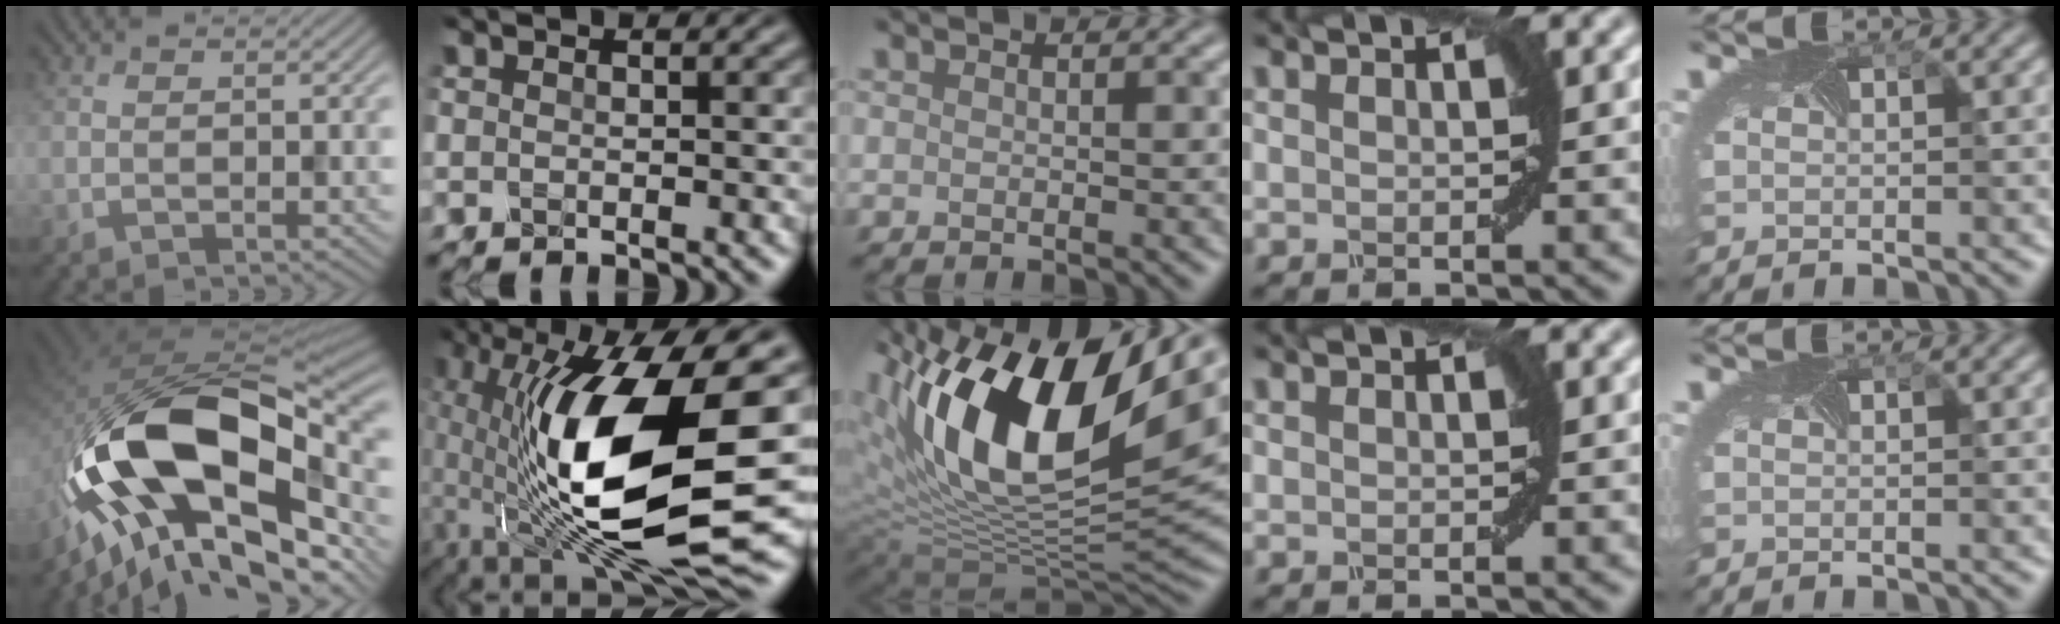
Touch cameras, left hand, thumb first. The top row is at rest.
{"thumb": {"total": 20.9, "force": [-4.9, 12.1, 16.4], "torque": [-0.330, -0.019, -0.067]}, "index": {"total": 16.4, "force": [-2.1, 5.6, 15.3], "torque": [-0.276, -0.006, -0.046]}, "middle": {"total": 16.5, "force": [6.0, 7.5, 13.4], "torque": [-0.238, 0.013, 0.099]}}